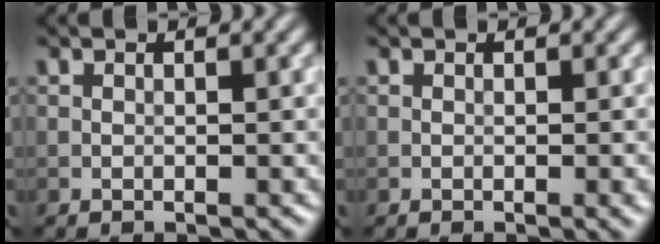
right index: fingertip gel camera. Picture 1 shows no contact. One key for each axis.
{"total": 0.9, "fx": -0.2, "fy": 0.1, "fz": 0.9, "tx": -0.012, "ty": -0.002, "tz": -0.003}